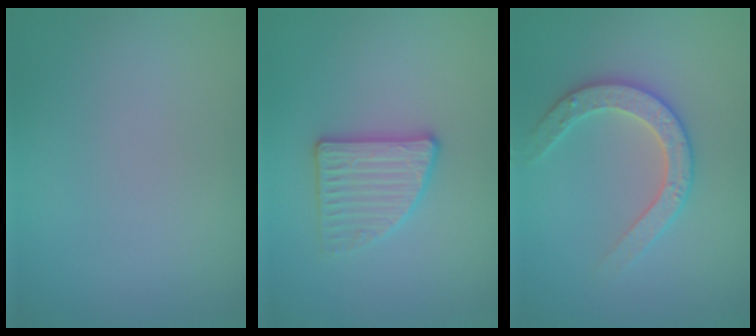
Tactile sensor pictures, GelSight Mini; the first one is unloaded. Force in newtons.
{"total": 2.9, "press": 2.8, "slide": 0.7}
{"total": 2.8, "press": 2.8, "slide": 0.3}